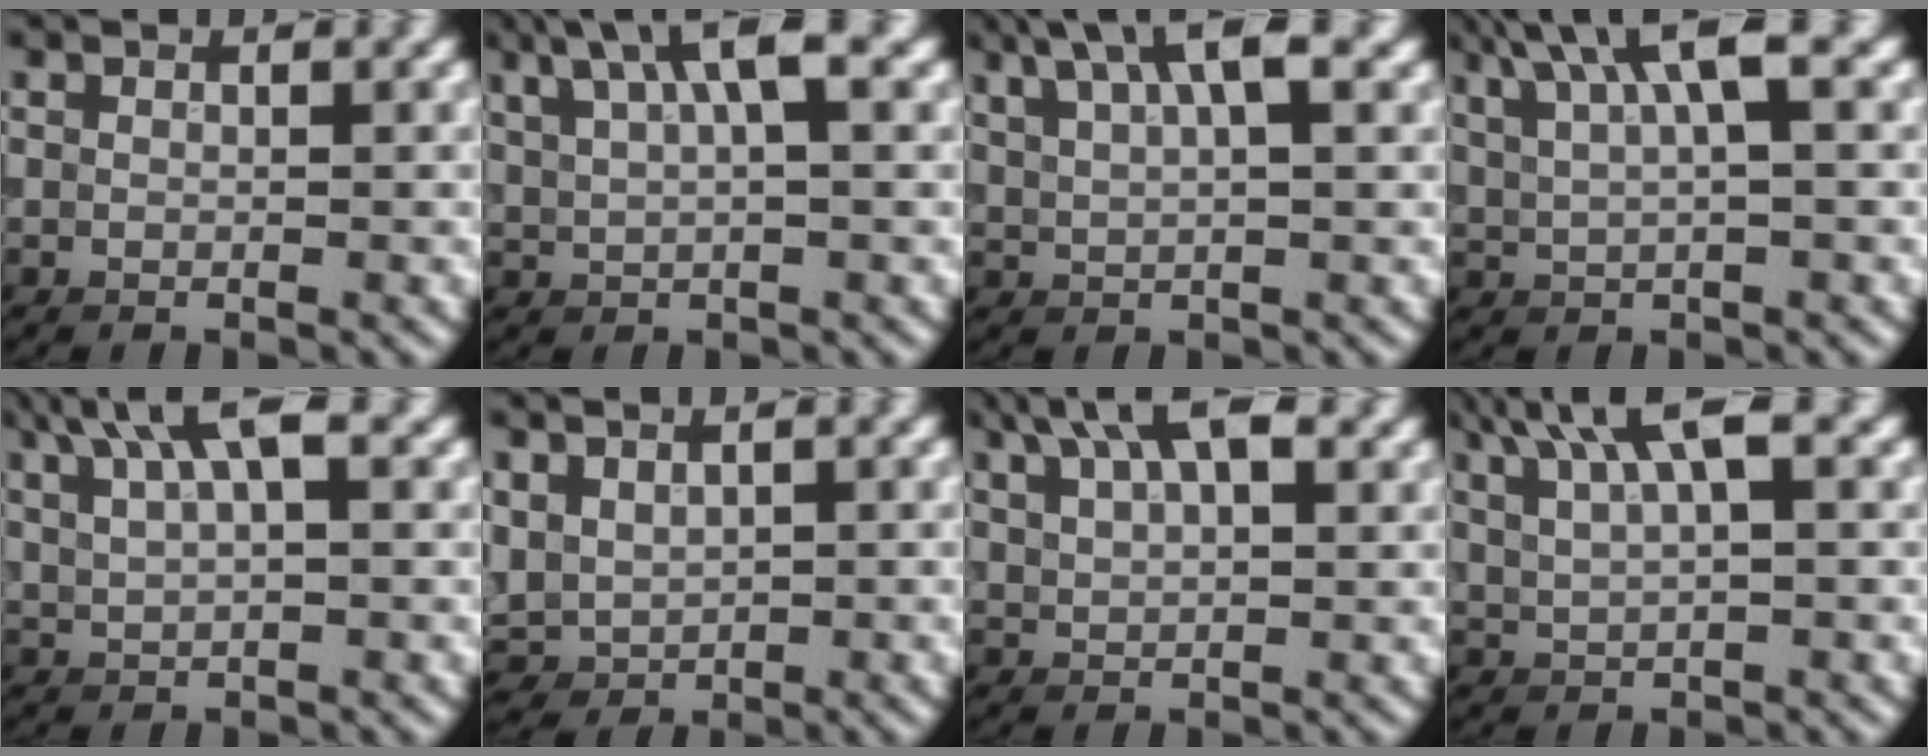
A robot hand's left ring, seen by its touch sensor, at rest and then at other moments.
{"total": 5.2, "force": [3.0, 1.3, 4.1], "torque": [-0.078, 0.011, 0.056]}
{"total": 5.5, "force": [3.4, 1.5, 4.1], "torque": [-0.074, 0.010, 0.062]}
{"total": 6.0, "force": [3.3, 1.3, 4.8], "torque": [-0.085, 0.011, 0.062]}
{"total": 5.2, "force": [3.1, 1.6, 3.9], "torque": [-0.078, 0.011, 0.058]}
{"total": 2.8, "force": [0.9, 2.1, 1.5], "torque": [-0.035, -0.003, 0.022]}
{"total": 7.4, "force": [4.4, 3.2, 5.1], "torque": [-0.088, 0.026, 0.063]}
{"total": 5.8, "force": [3.4, 1.6, 4.4], "torque": [-0.089, 0.010, 0.066]}